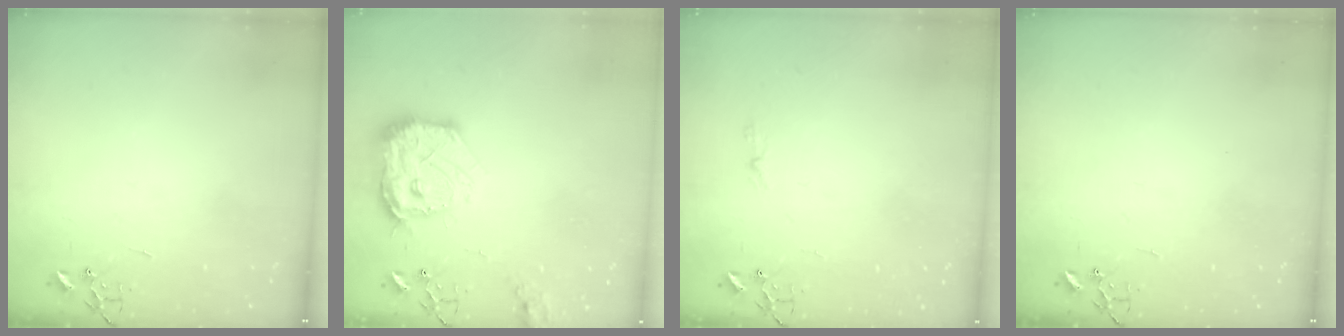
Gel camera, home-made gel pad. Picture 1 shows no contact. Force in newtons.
{"total": 18.7, "press": 18.6, "slide": 1.8}
{"total": 3.5, "press": 3.5, "slide": 0.3}
{"total": 0.0}